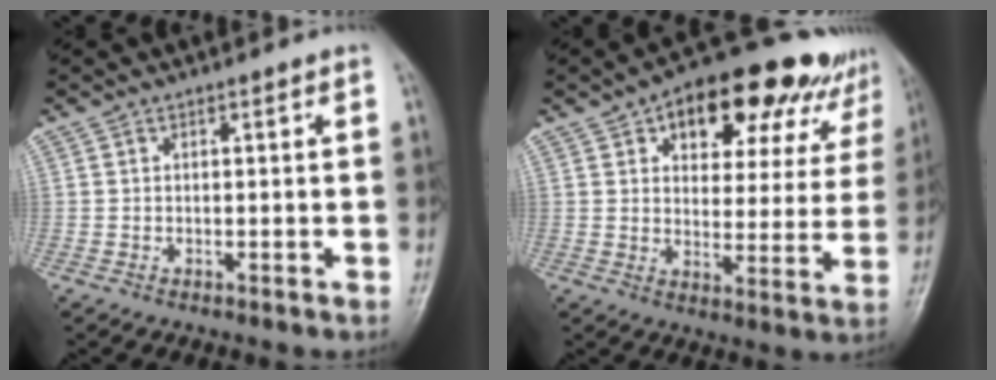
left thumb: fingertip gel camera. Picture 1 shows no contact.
{"total": 20.8, "force": [12.4, 10.5, 13.0], "torque": [-0.132, -0.010, 0.168]}